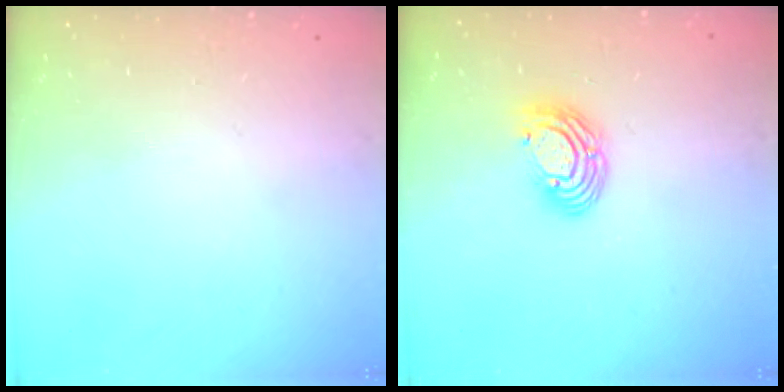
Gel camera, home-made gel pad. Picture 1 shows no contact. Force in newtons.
{"total": 8.5, "press": 8.4, "slide": 1.3}